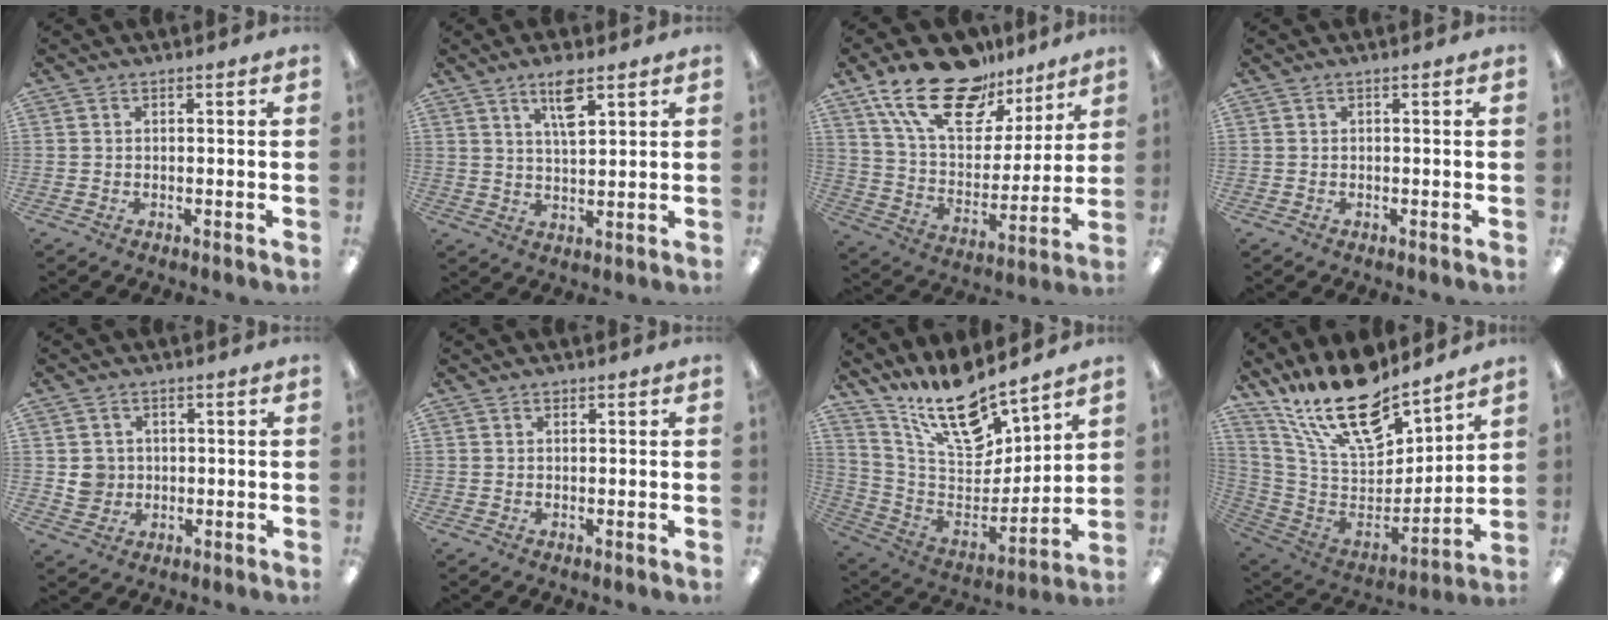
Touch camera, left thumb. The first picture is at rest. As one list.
[{"total": 7.1, "force": [4.3, 2.4, 5.1], "torque": [-0.079, -0.013, 0.069]}, {"total": 21.4, "force": [15.1, 10.5, 11.0], "torque": [-0.206, -0.080, 0.271]}, {"total": 0.0}, {"total": 4.3, "force": [0.5, 4.3, 0.7], "torque": [-0.007, 0.003, 0.008]}, {"total": 0.7, "force": [0.5, 0.4, 0.2], "torque": [0.004, -0.002, 0.008]}, {"total": 17.7, "force": [14.3, 6.2, 8.4], "torque": [-0.157, -0.104, 0.252]}, {"total": 22.4, "force": [16.2, 9.2, 12.4], "torque": [-0.233, -0.105, 0.288]}]